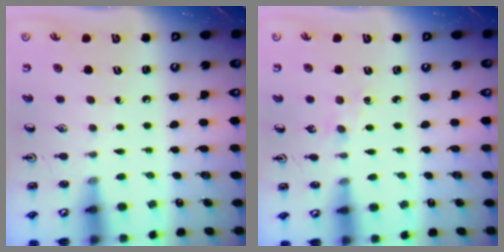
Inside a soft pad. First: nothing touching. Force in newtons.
{"total": 1.9, "press": 1.8, "slide": 0.3}